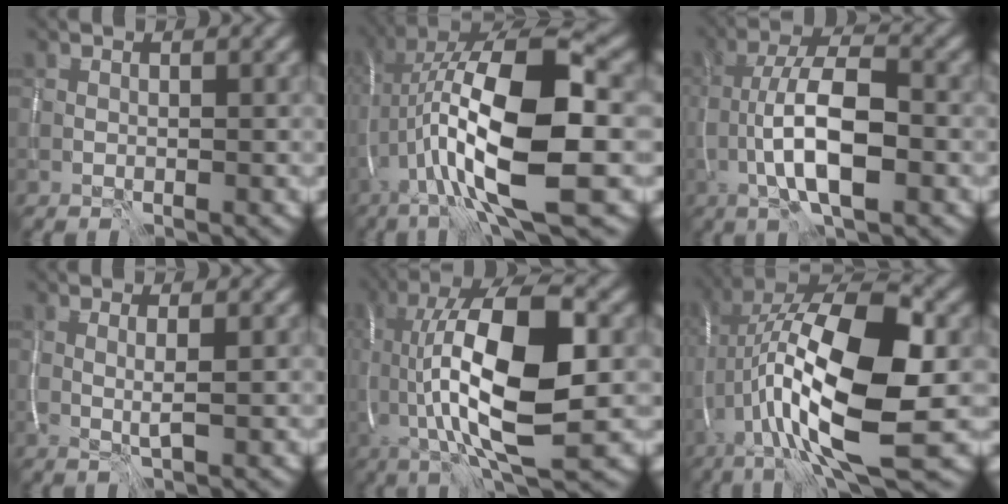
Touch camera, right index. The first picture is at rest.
{"total": 14.7, "force": [-2.2, 4.4, 13.9], "torque": [-0.254, 0.027, -0.039]}
{"total": 7.8, "force": [-2.2, 2.7, 7.0], "torque": [-0.123, 0.013, -0.045]}
{"total": 1.4, "force": [0.1, 0.1, 1.4], "torque": [-0.026, -0.006, 0.002]}
{"total": 14.1, "force": [0.2, 5.0, 13.2], "torque": [-0.228, 0.009, 0.000]}
{"total": 15.5, "force": [-1.9, 5.5, 14.4], "torque": [-0.267, 0.025, -0.034]}